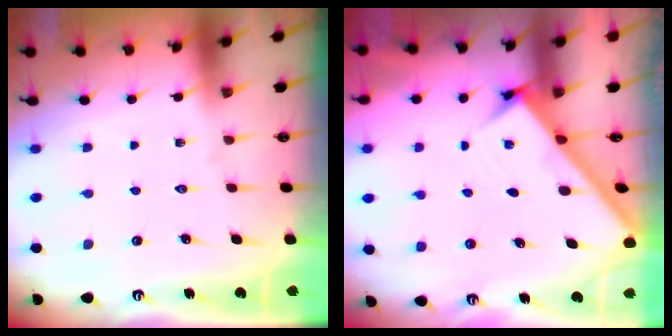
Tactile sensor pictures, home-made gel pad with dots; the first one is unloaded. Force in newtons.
{"total": 2.7, "press": 2.7, "slide": 0.3}